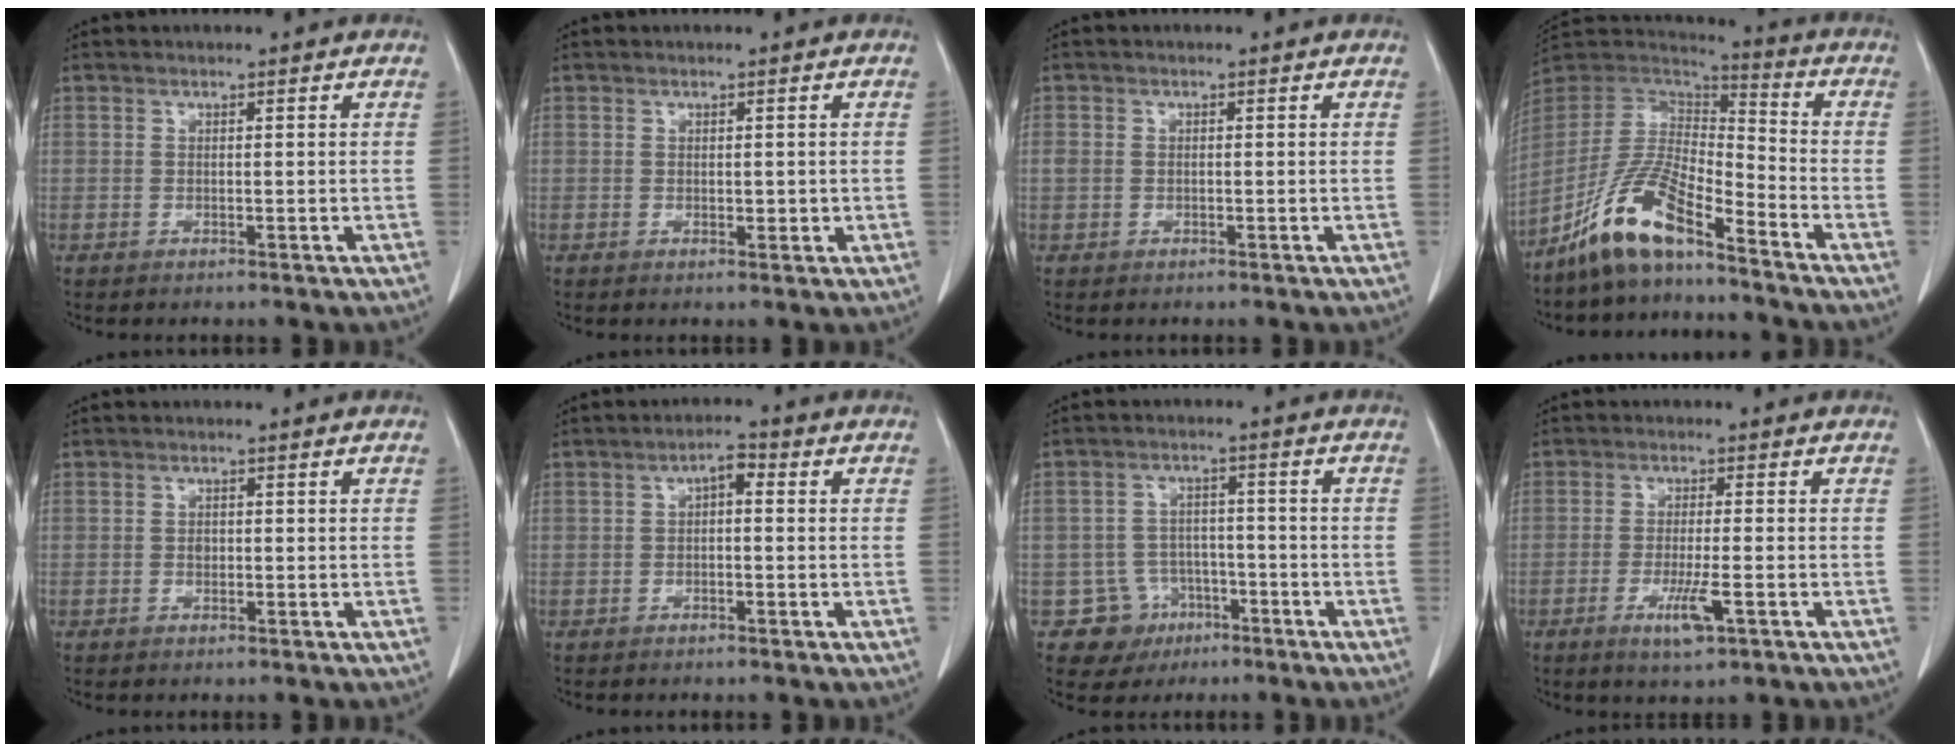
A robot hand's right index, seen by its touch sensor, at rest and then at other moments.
{"total": 1.3, "force": [0.1, 0.8, 1.0], "torque": [-0.010, 0.000, 0.006]}
{"total": 1.4, "force": [0.1, 1.2, 0.7], "torque": [-0.018, 0.013, 0.006]}
{"total": 12.5, "force": [-8.8, 2.6, 8.4], "torque": [-0.180, 0.008, -0.169]}
{"total": 0.8, "force": [0.0, 0.6, 0.5], "torque": [-0.006, 0.003, 0.002]}
{"total": 2.6, "force": [0.3, 1.1, 2.4], "torque": [-0.036, 0.011, 0.000]}
{"total": 6.7, "force": [-3.1, 6.0, -0.1], "torque": [0.013, 0.016, -0.040]}
{"total": 4.9, "force": [-2.0, 0.5, 4.4], "torque": [-0.083, -0.008, -0.032]}